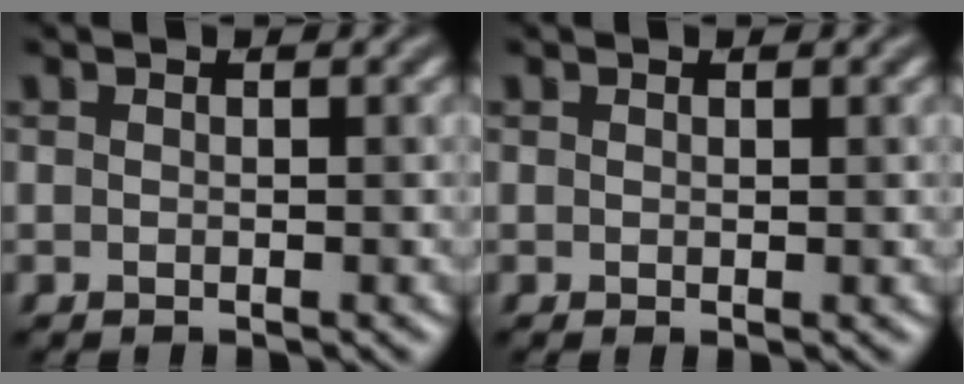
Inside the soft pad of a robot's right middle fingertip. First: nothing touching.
{"total": 0.0}